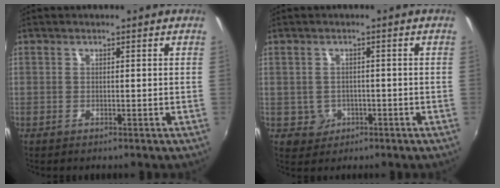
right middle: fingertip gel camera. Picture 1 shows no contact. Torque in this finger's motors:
{"motor_torque": [0.25, -0.23, 0.00, 0.01]}